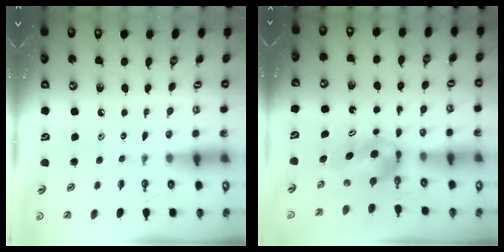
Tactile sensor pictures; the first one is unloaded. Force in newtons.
{"total": 6.7, "press": 6.2, "slide": 2.6}